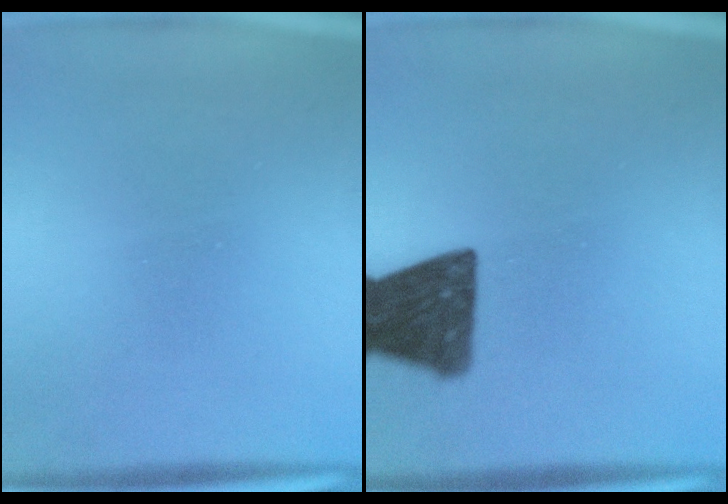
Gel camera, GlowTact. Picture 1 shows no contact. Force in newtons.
{"total": 16.6}